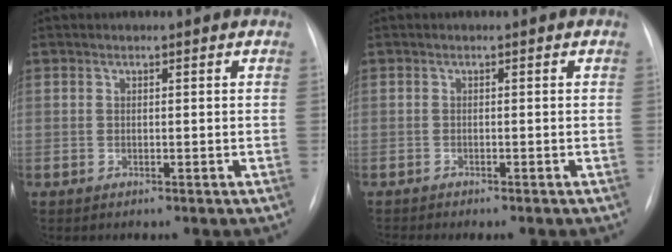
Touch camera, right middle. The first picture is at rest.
{"total": 2.4, "force": [-2.2, -0.1, 0.9], "torque": [-0.005, -0.002, -0.029]}